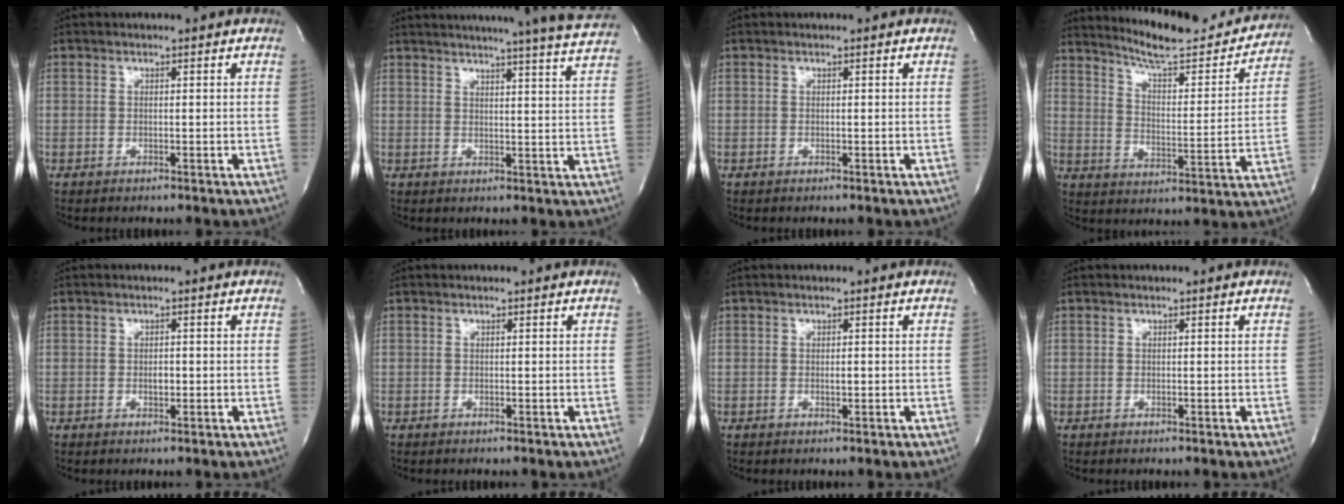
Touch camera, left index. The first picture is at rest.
{"total": 20.6, "force": [19.0, -1.3, 7.9], "torque": [-0.122, -0.048, 0.226]}
{"total": 0.0}
{"total": 18.8, "force": [17.4, 2.6, 6.8], "torque": [-0.099, -0.026, 0.240]}
{"total": 1.2, "force": [-0.2, 0.6, 1.0], "torque": [-0.020, 0.000, -0.002]}
{"total": 0.0}
{"total": 0.7, "force": [-0.1, 0.2, 0.6], "torque": [-0.014, -0.001, -0.001]}
{"total": 0.0}